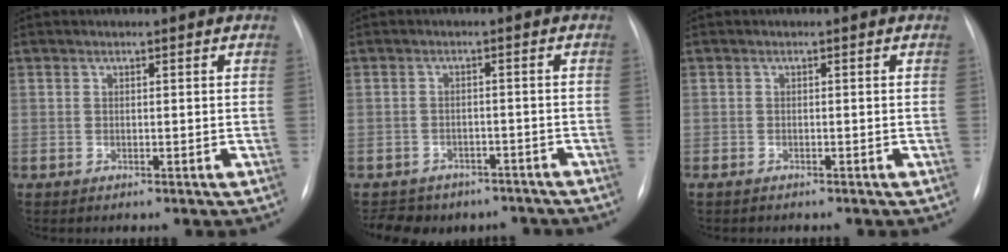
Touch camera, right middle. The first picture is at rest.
{"total": 9.5, "force": [-7.6, 5.4, 1.6], "torque": [-0.030, 0.011, -0.085]}
{"total": 1.0, "force": [-0.9, 0.2, 0.4], "torque": [-0.007, -0.003, -0.009]}